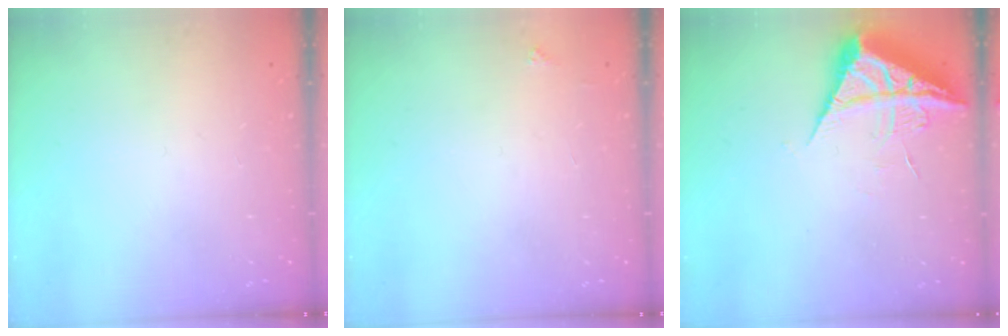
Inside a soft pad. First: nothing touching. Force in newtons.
{"total": 2.0, "press": 2.0, "slide": 0.3}
{"total": 7.6, "press": 7.6, "slide": 0.5}